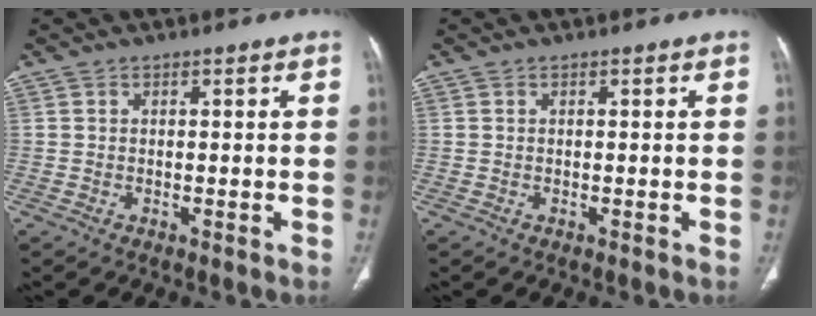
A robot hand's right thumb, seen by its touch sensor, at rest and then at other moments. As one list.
[{"total": 0.0}]